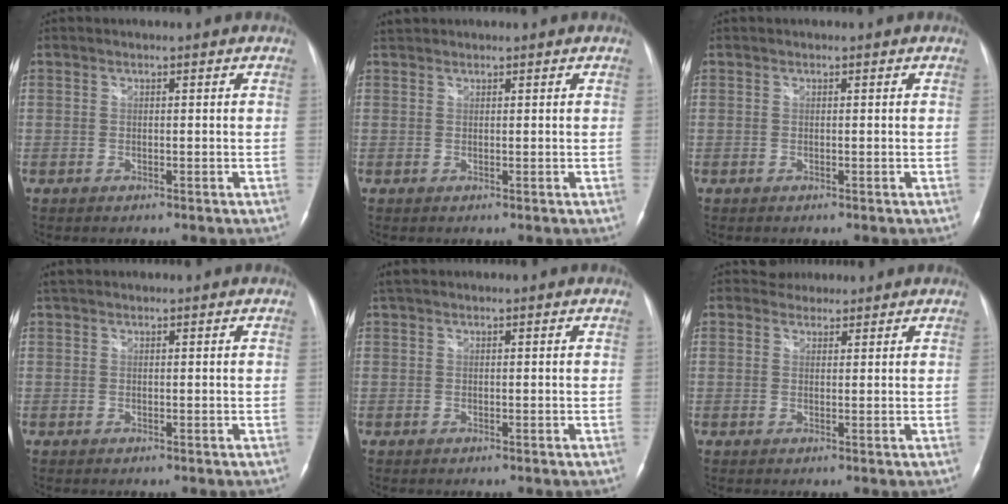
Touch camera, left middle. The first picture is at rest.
{"total": 1.2, "force": [1.2, 0.4, 0.0], "torque": [-0.008, 0.014, 0.024]}
{"total": 0.0}
{"total": 1.6, "force": [1.4, 0.6, 0.5], "torque": [-0.014, 0.020, 0.026]}
{"total": 1.7, "force": [1.4, 0.5, 0.9], "torque": [-0.021, 0.025, 0.027]}
{"total": 2.2, "force": [1.8, 1.0, -0.6], "torque": [0.013, 0.009, 0.026]}